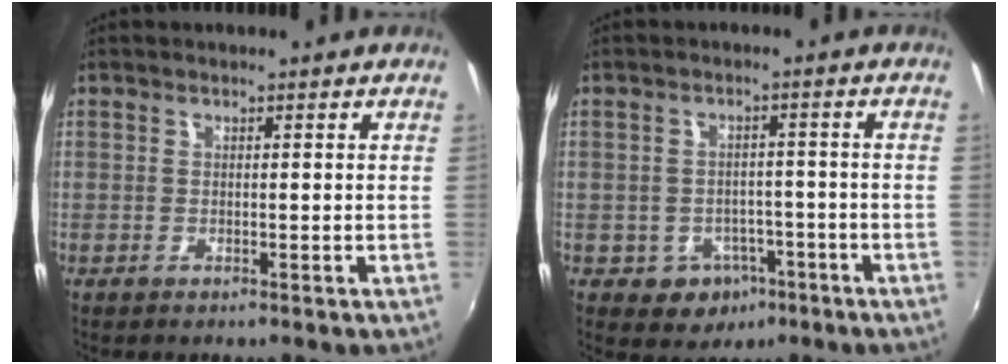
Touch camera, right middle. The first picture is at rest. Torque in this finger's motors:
{"motor_torque": [0.54, -0.51, -0.01, 0.00]}